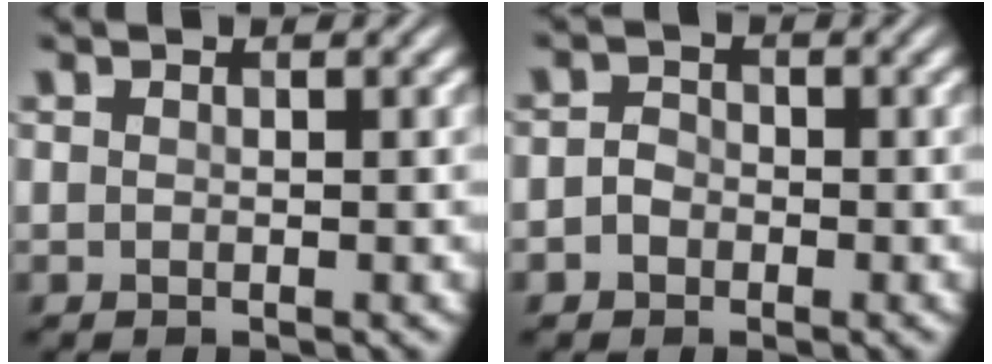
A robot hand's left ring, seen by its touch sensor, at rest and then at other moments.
{"total": 1.7, "force": [-0.6, 1.5, 0.7], "torque": [-0.002, 0.003, -0.018]}